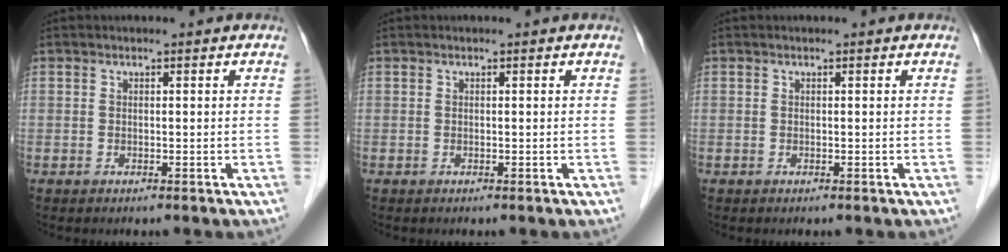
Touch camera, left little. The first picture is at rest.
{"total": 0.0}
{"total": 0.0}